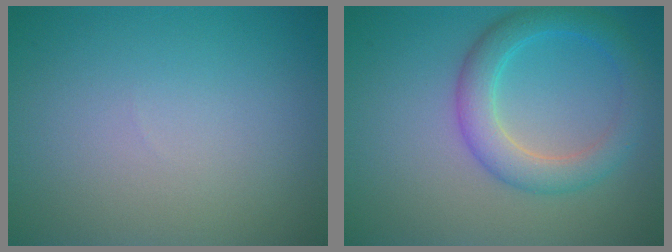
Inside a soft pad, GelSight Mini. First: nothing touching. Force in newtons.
{"total": 4.2, "press": 4.2, "slide": 0.2}